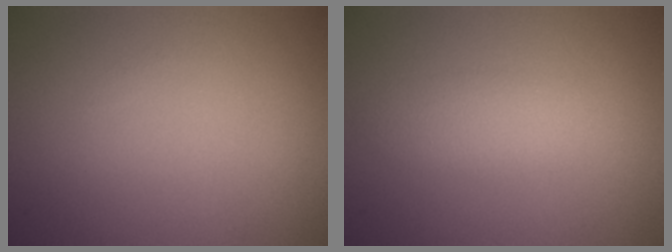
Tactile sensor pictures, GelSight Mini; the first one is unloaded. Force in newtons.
{"total": 2.3, "press": 2.3, "slide": 0.0}